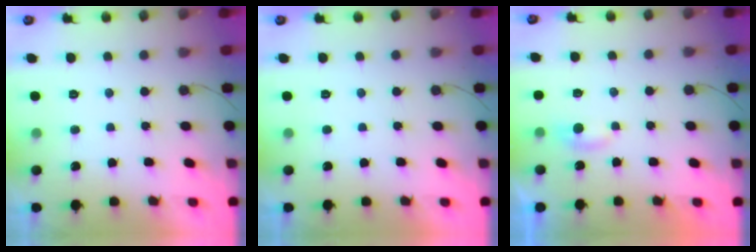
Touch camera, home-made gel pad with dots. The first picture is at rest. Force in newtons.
{"total": 0.0}
{"total": 2.8, "press": 2.8, "slide": 0.3}